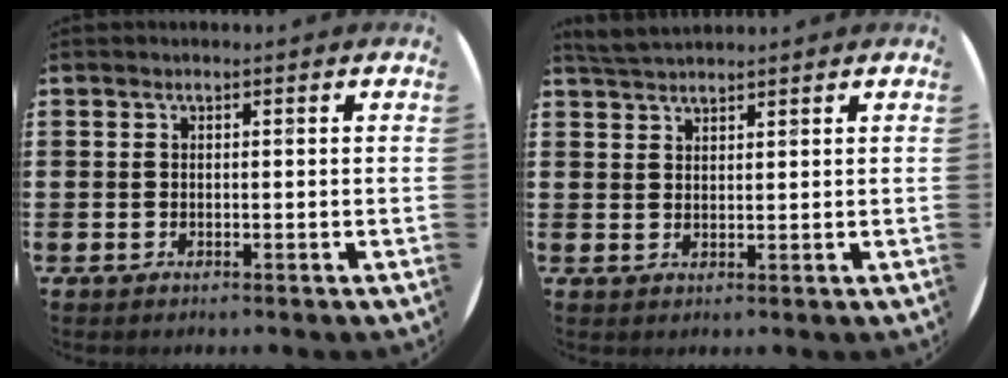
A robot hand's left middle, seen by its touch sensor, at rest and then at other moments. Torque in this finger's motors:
{"motor_torque": [0.16, -0.16, 0.03, 0.00]}